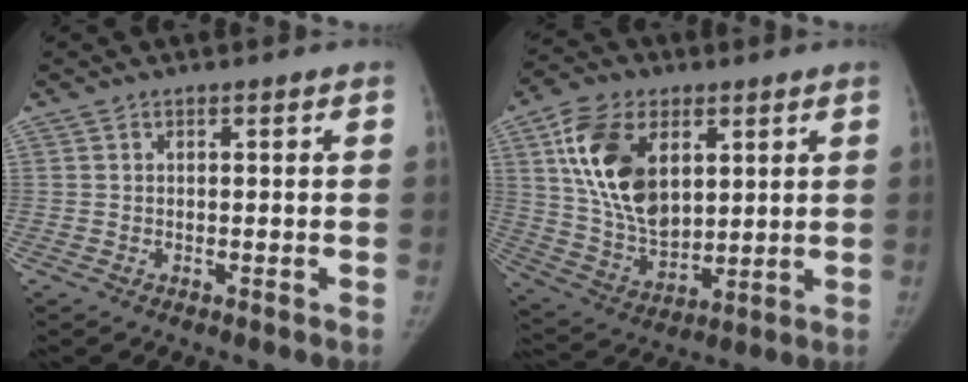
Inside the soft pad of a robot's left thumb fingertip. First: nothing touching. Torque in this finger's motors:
{"motor_torque": [1.47, 1.45, 1.77, -1.00, 0.63]}